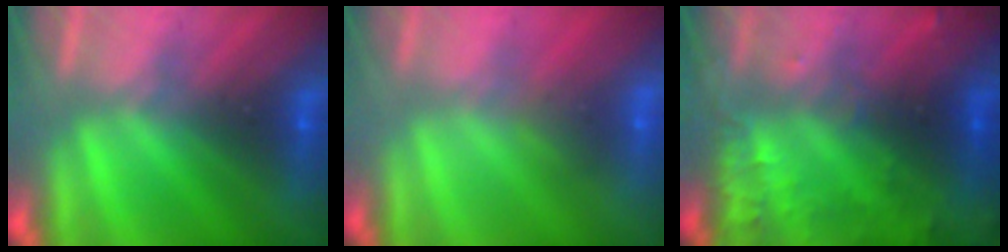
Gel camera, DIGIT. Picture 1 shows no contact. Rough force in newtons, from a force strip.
{"total": 2.8}
{"total": 8.5}